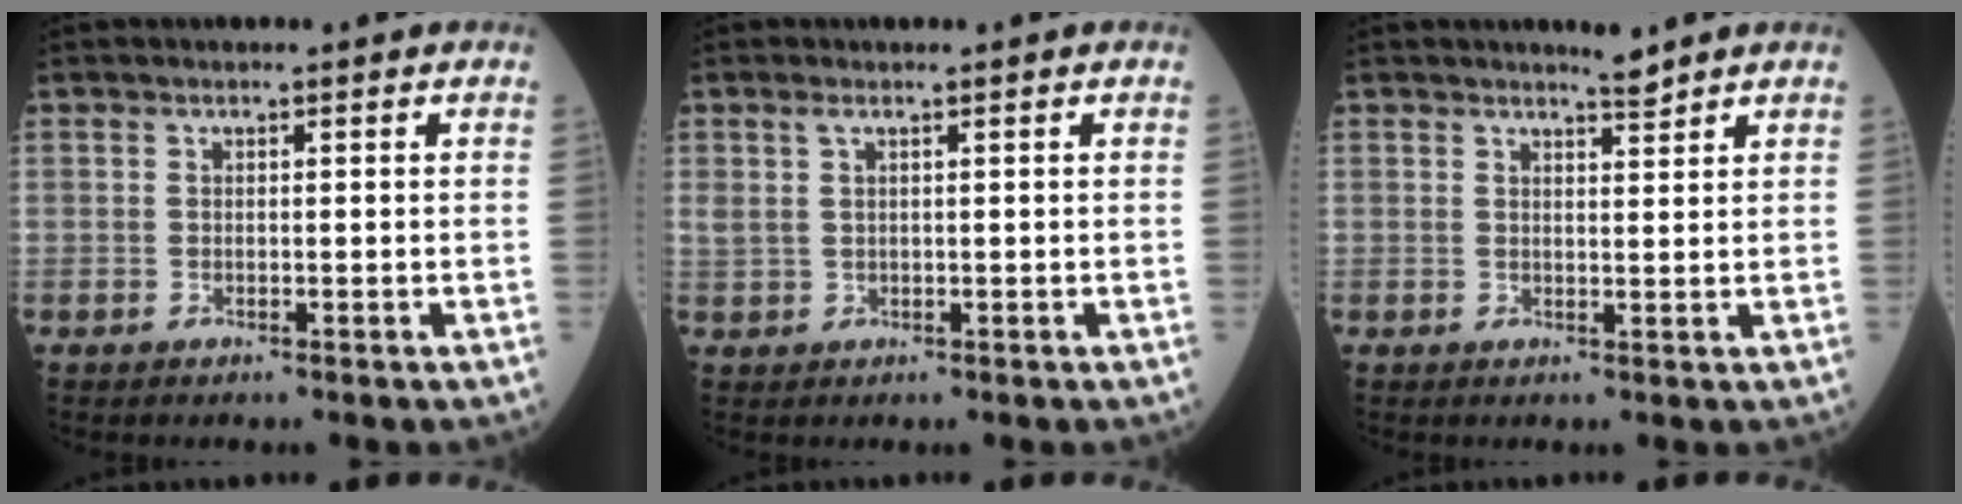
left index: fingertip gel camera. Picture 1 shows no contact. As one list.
[{"total": 1.9, "force": [1.3, 0.5, 1.3], "torque": [-0.037, 0.014, 0.034]}, {"total": 1.9, "force": [1.9, -0.2, 0.3], "torque": [-0.008, -0.004, 0.034]}]